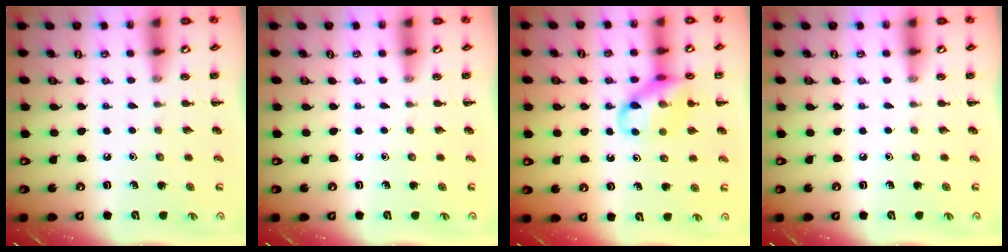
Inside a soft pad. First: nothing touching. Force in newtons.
{"total": 0.0}
{"total": 13.1, "press": 12.9, "slide": 1.9}
{"total": 0.0}